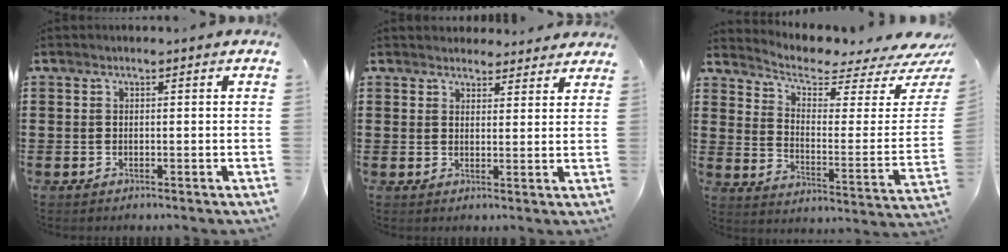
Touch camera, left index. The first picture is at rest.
{"total": 3.1, "force": [3.0, 0.8, -0.1], "torque": [0.000, -0.011, 0.056]}
{"total": 5.1, "force": [4.2, 1.4, 2.4], "torque": [-0.057, -0.046, 0.065]}